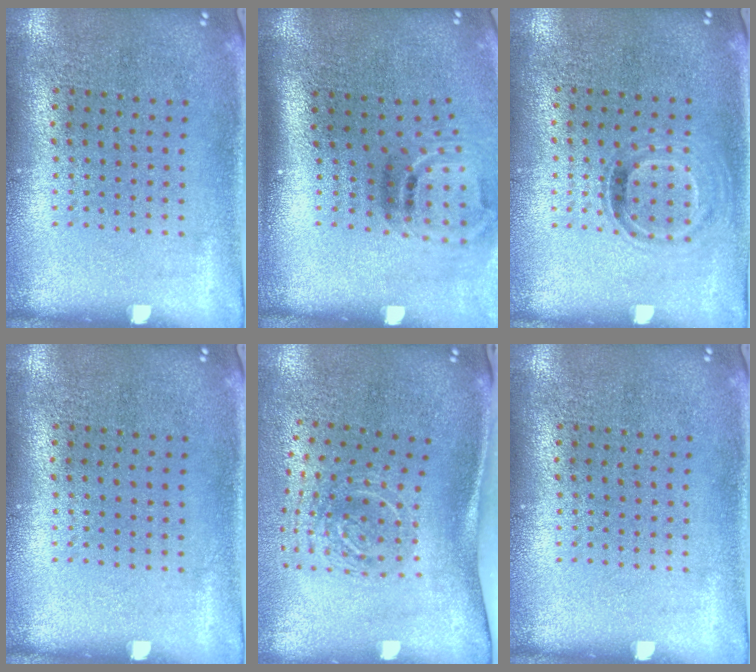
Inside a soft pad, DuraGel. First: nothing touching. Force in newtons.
{"total": 2.0, "press": 1.2, "slide": 1.6}
{"total": 0.9, "press": 0.8, "slide": 0.3}
{"total": 0.0}
{"total": 2.0, "press": 1.3, "slide": 1.5}
{"total": 0.0}